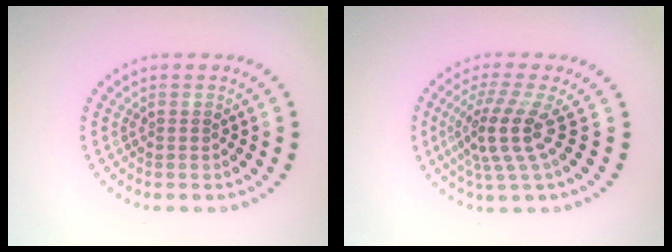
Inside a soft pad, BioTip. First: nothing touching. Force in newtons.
{"total": 4.0, "press": 2.8, "slide": 2.9}